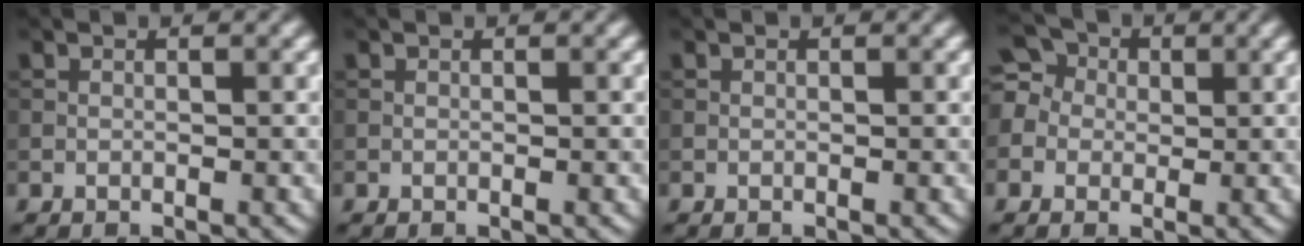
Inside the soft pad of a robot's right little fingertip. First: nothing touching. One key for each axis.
{"total": 0.0}
{"total": 0.0}
{"total": 5.2, "fx": 0.6, "fy": 4.7, "fz": 2.3, "tx": -0.047, "ty": 0.032, "tz": -0.018}